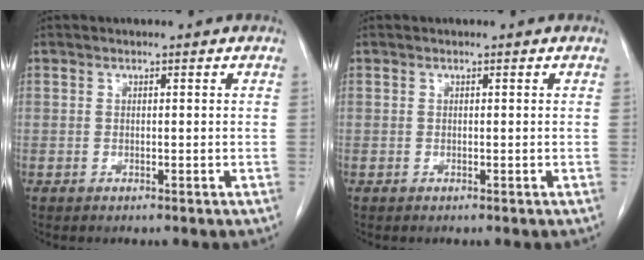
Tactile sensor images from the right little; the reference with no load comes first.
{"total": 0.0}